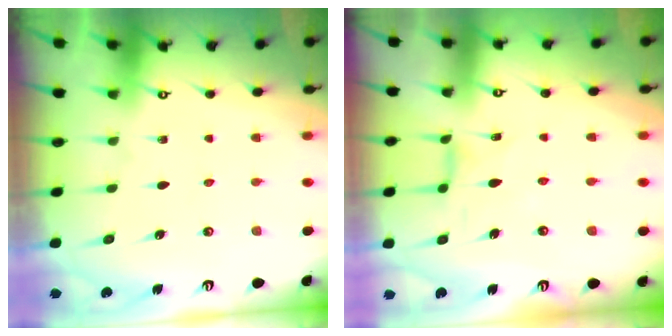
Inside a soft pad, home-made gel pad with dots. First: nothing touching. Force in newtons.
{"total": 2.6, "press": 2.6, "slide": 0.5}